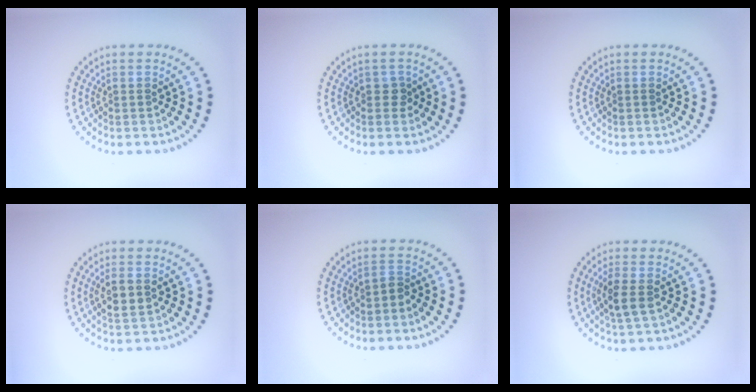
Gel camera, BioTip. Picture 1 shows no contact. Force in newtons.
{"total": 1.0, "press": 0.9, "slide": 0.4}
{"total": 0.0}
{"total": 2.1, "press": 2.0, "slide": 0.6}
{"total": 0.9, "press": 0.8, "slide": 0.5}
{"total": 2.3, "press": 2.1, "slide": 0.9}